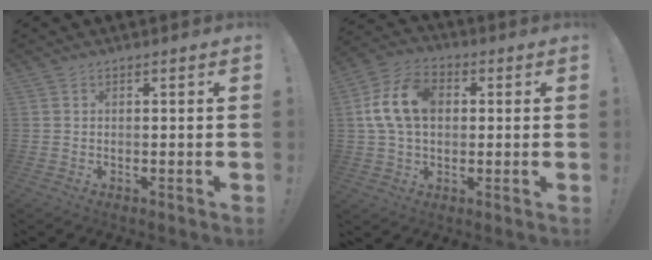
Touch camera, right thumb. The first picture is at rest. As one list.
[{"total": 14.3, "force": [2.3, 10.1, 9.9], "torque": [-0.186, 0.007, 0.044]}]